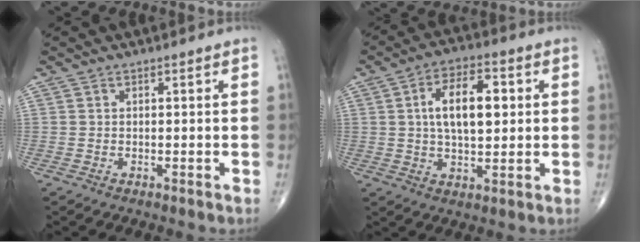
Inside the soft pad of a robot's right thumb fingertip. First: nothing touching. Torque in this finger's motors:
{"motor_torque": [-0.56, 0.51, 1.02, 0.30, 0.12]}